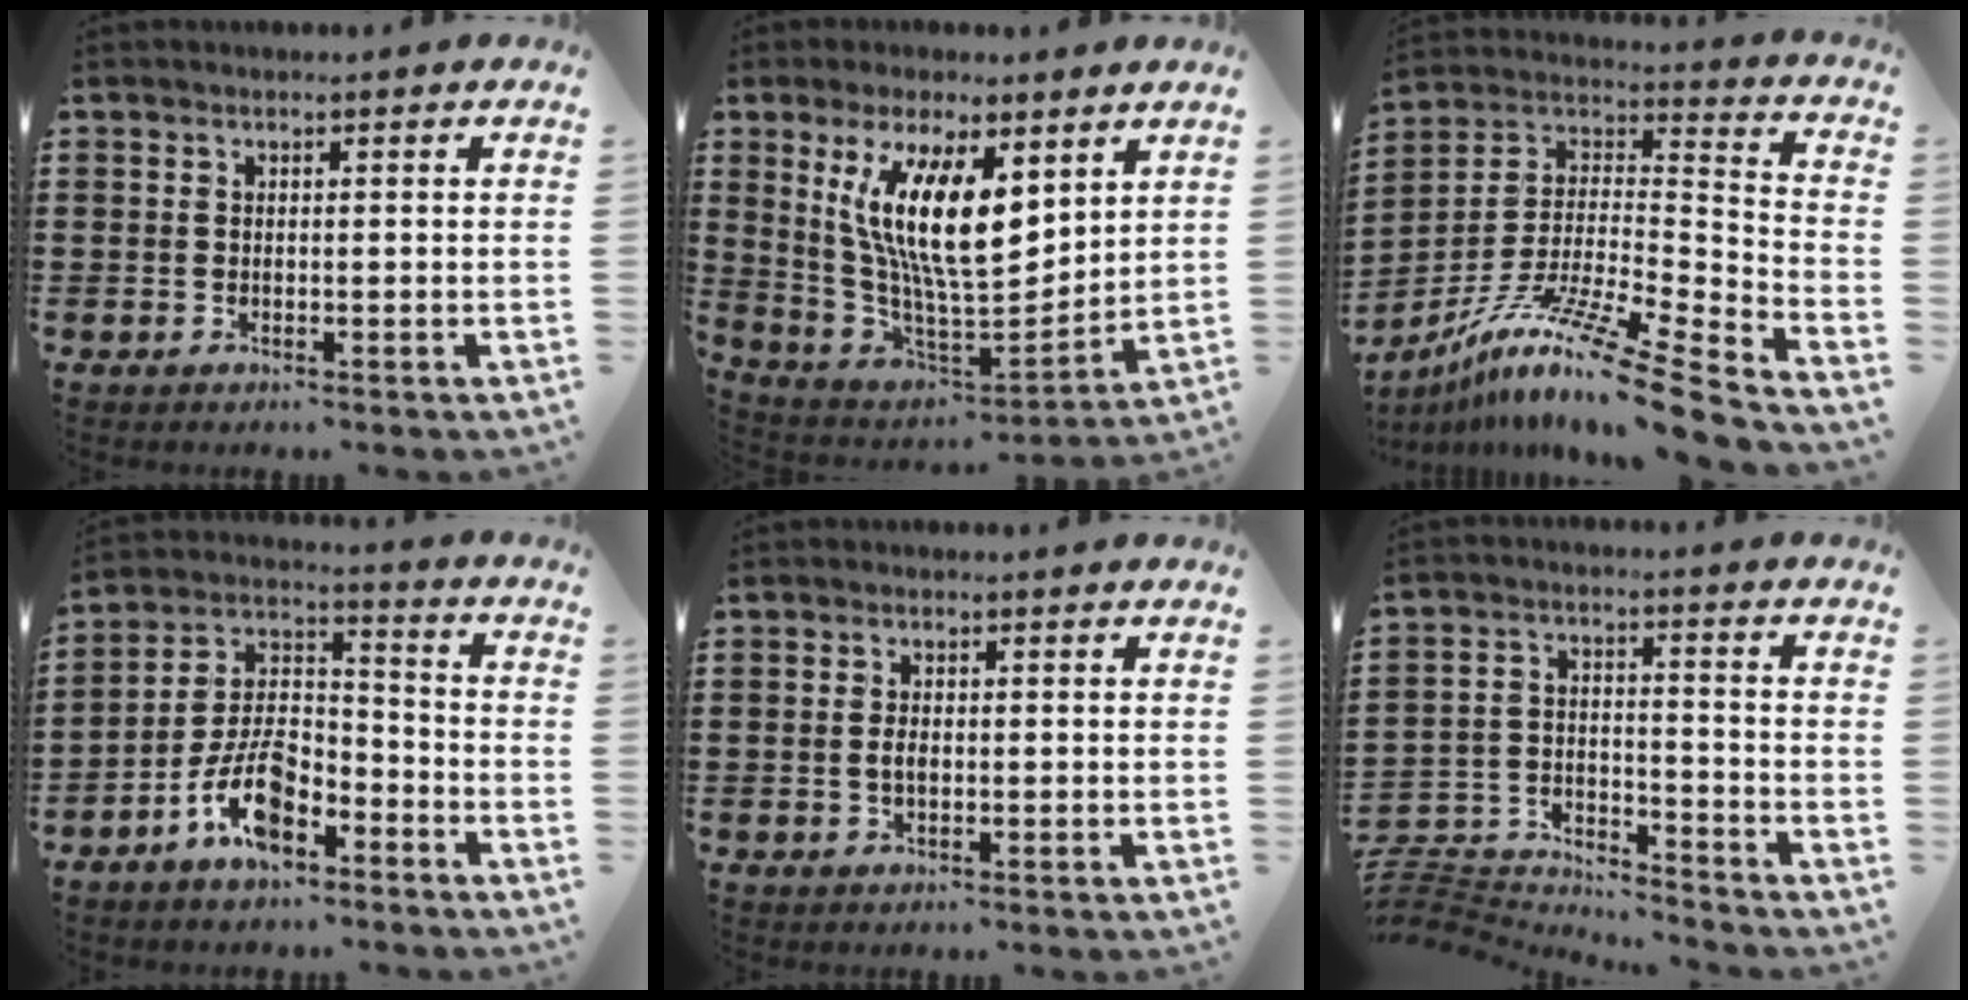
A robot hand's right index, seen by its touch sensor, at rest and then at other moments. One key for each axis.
{"total": 13.3, "fx": 5.1, "fy": 4.5, "fz": 11.5, "tx": -0.237, "ty": -0.022, "tz": 0.092}
{"total": 13.5, "fx": -10.4, "fy": -0.4, "fz": 8.5, "tx": -0.145, "ty": 0.010, "tz": -0.198}
{"total": 9.8, "fx": -6.3, "fy": 4.4, "fz": 6.1, "tx": -0.137, "ty": 0.008, "tz": -0.121}
{"total": 1.9, "fx": -0.1, "fy": 0.9, "fz": 1.7, "tx": -0.034, "ty": 0.002, "tz": -0.002}
{"total": 4.9, "fx": -4.9, "fy": 0.6, "fz": 0.2, "tx": -0.027, "ty": -0.008, "tz": -0.106}